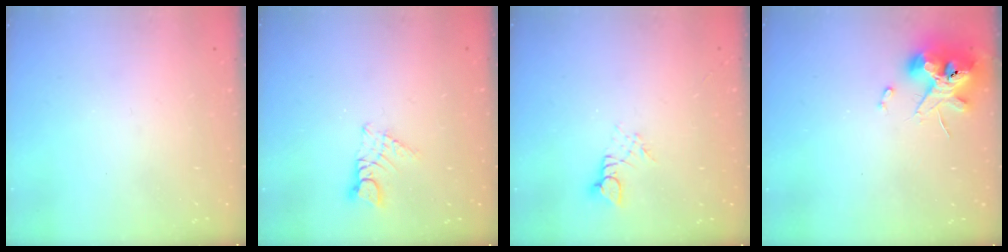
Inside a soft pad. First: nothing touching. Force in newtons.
{"total": 3.2, "press": 3.1, "slide": 0.3}
{"total": 2.7, "press": 2.7, "slide": 0.3}
{"total": 12.2, "press": 12.1, "slide": 1.8}